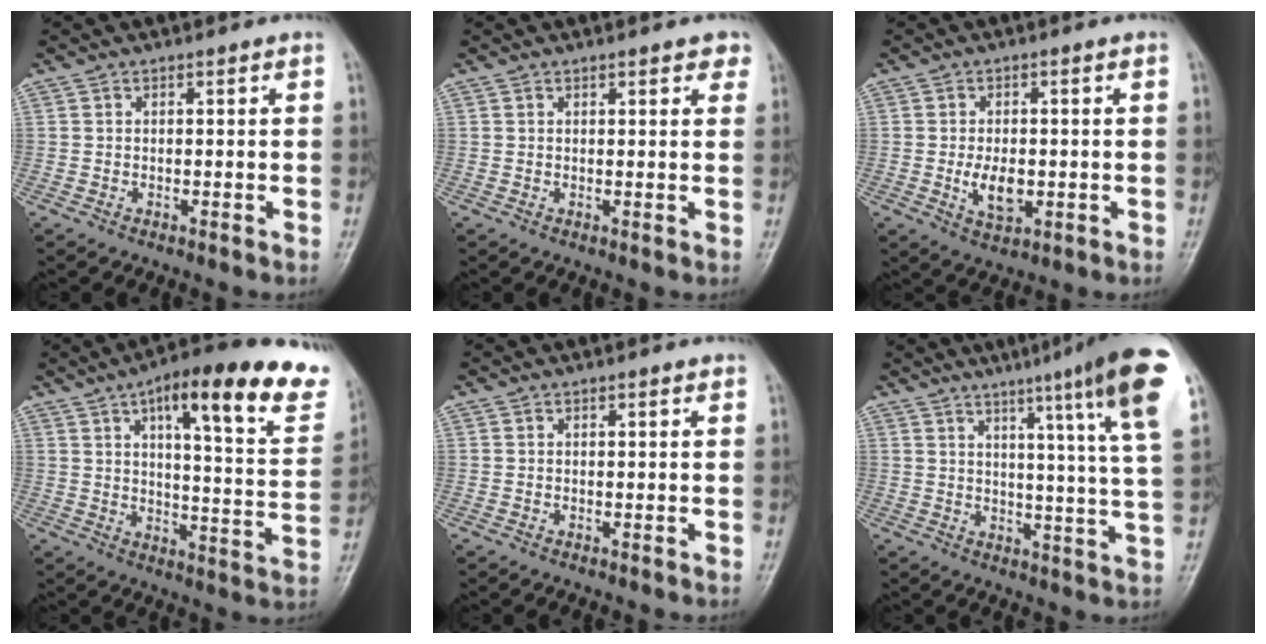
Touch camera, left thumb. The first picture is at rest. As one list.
[{"total": 3.3, "force": [2.1, 1.3, 2.1], "torque": [-0.009, -0.004, 0.022]}, {"total": 5.7, "force": [-0.9, 3.3, 4.6], "torque": [-0.075, -0.006, -0.010]}, {"total": 24.0, "force": [14.6, 6.4, 17.9], "torque": [-0.212, -0.042, 0.191]}, {"total": 0.7, "force": [0.4, 0.1, 0.5], "torque": [-0.006, -0.001, 0.005]}, {"total": 17.9, "force": [10.4, 0.3, 14.6], "torque": [-0.186, -0.043, 0.119]}]